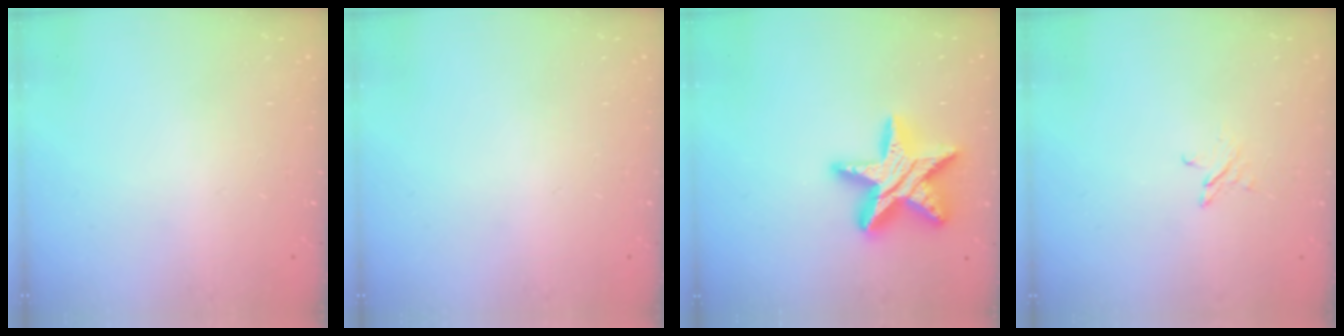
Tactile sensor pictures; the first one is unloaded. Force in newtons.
{"total": 0.0}
{"total": 18.9, "press": 18.8, "slide": 1.5}
{"total": 2.4, "press": 2.4, "slide": 0.2}